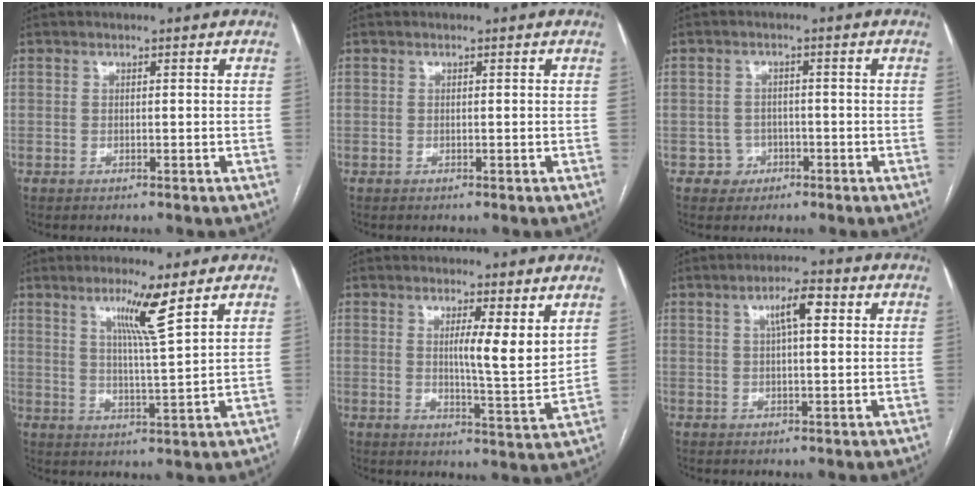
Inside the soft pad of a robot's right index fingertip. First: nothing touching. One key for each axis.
{"total": 0.0}
{"total": 3.0, "fx": -1.2, "fy": 2.7, "fz": -0.2, "tx": 0.018, "ty": 0.015, "tz": -0.018}
{"total": 6.9, "fx": 4.1, "fy": -0.9, "fz": 5.6, "tx": -0.099, "ty": -0.012, "tz": 0.072}
{"total": 6.3, "fx": 2.9, "fy": 0.4, "fz": 5.5, "tx": -0.083, "ty": -0.019, "tz": 0.046}
{"total": 4.9, "fx": 1.6, "fy": 1.0, "fz": 4.5, "tx": -0.081, "ty": 0.013, "tz": 0.028}